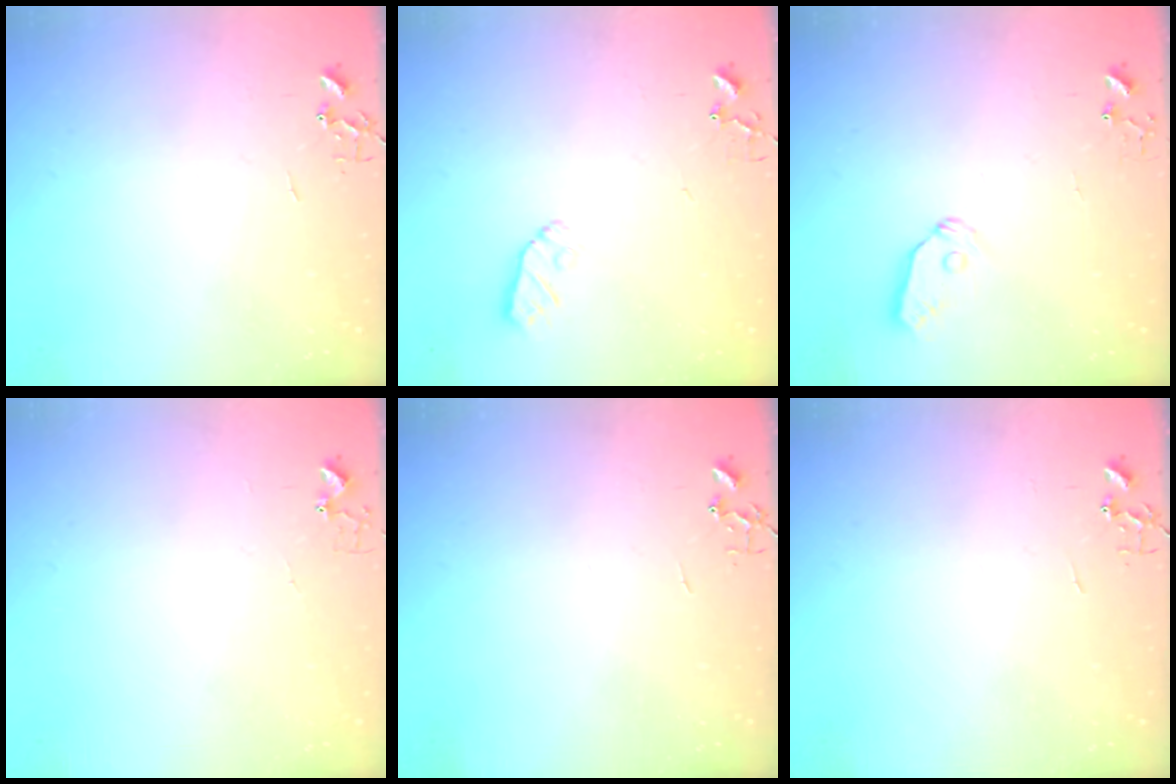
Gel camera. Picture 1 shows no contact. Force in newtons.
{"total": 5.0, "press": 5.0, "slide": 0.5}
{"total": 6.5, "press": 6.5, "slide": 0.2}
{"total": 3.7, "press": 3.6, "slide": 0.5}
{"total": 0.0}
{"total": 0.0}